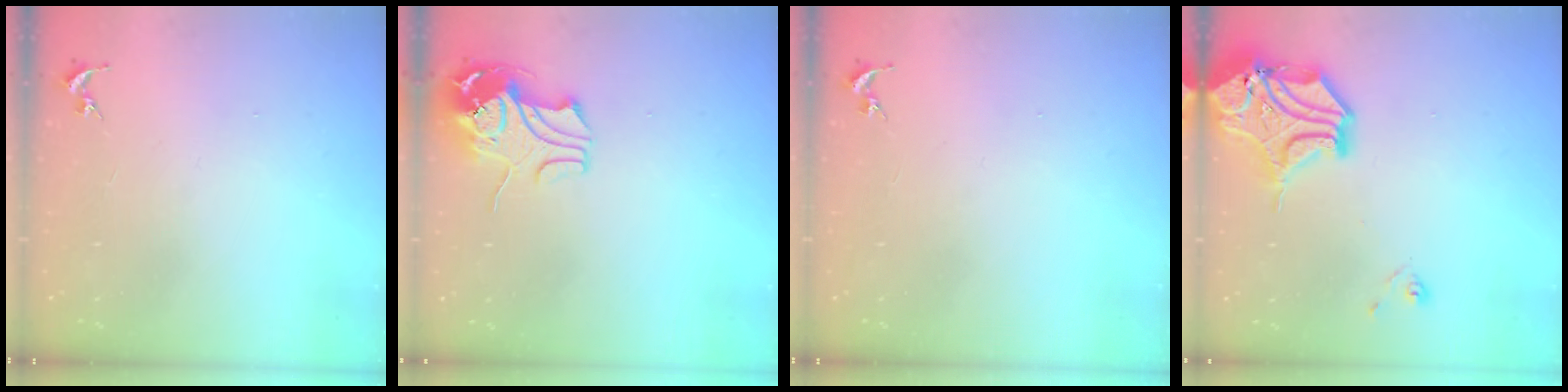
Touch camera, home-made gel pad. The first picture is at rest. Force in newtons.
{"total": 10.6, "press": 10.6, "slide": 0.8}
{"total": 0.0}
{"total": 16.5, "press": 16.3, "slide": 2.5}